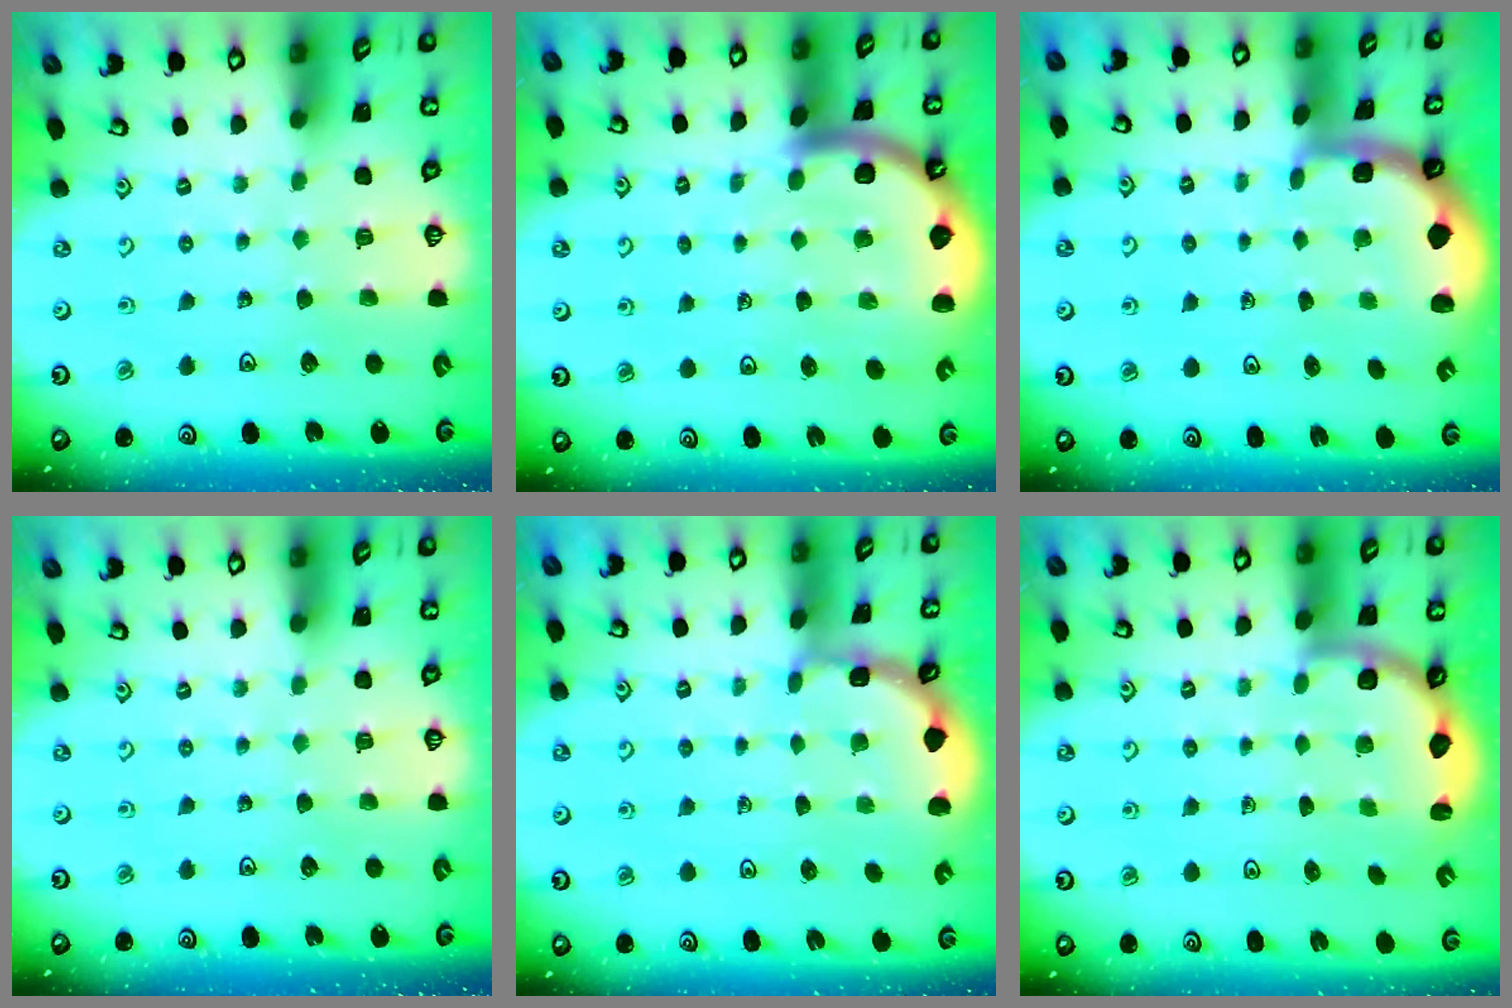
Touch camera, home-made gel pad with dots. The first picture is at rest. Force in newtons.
{"total": 6.1, "press": 6.1, "slide": 0.7}
{"total": 1.5, "press": 1.5, "slide": 0.2}
{"total": 0.0}
{"total": 2.1, "press": 2.1, "slide": 0.2}
{"total": 3.4, "press": 2.7, "slide": 2.2}